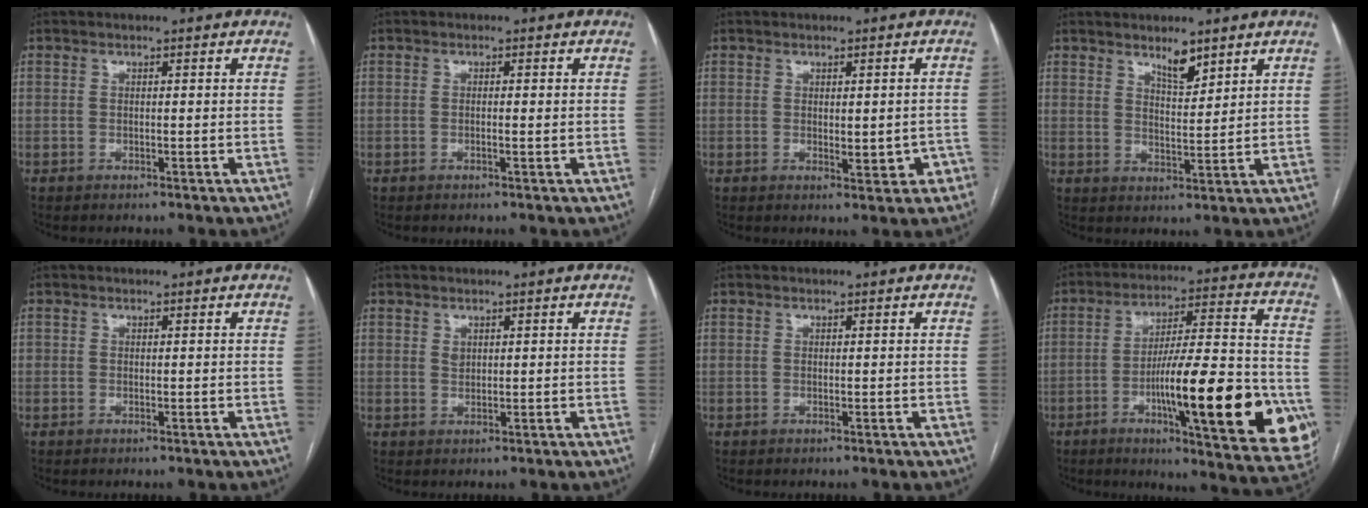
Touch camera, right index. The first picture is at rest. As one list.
[{"total": 0.7, "force": [0.0, 0.0, 0.7], "torque": [-0.014, 0.001, 0.002]}, {"total": 3.7, "force": [-1.0, 1.8, 3.1], "torque": [-0.029, 0.003, -0.003]}, {"total": 4.1, "force": [3.2, 0.9, 2.3], "torque": [-0.042, -0.007, 0.058]}, {"total": 0.0}, {"total": 1.0, "force": [0.5, 0.6, 0.5], "torque": [-0.007, -0.001, 0.013]}, {"total": 0.0}, {"total": 25.3, "force": [-7.5, 3.4, 24.0], "torque": [-0.294, -0.002, -0.097]}]